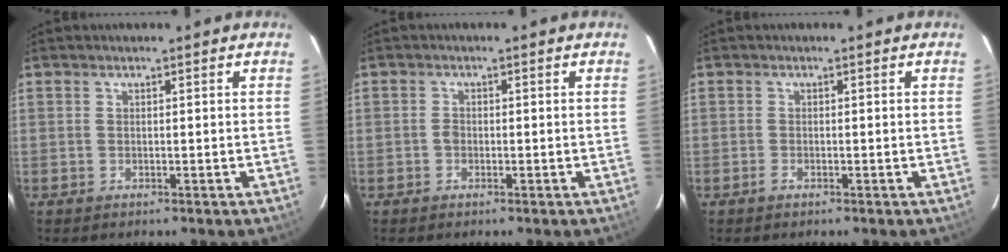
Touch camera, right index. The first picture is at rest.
{"total": 1.1, "force": [-0.4, 0.9, 0.6], "torque": [-0.009, 0.003, -0.009]}
{"total": 0.9, "force": [-0.6, 0.4, 0.5], "torque": [-0.012, -0.001, -0.012]}